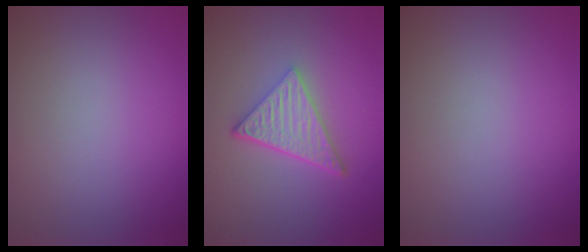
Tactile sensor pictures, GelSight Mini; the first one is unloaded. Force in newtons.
{"total": 4.8, "press": 3.4, "slide": 3.4}
{"total": 0.0}